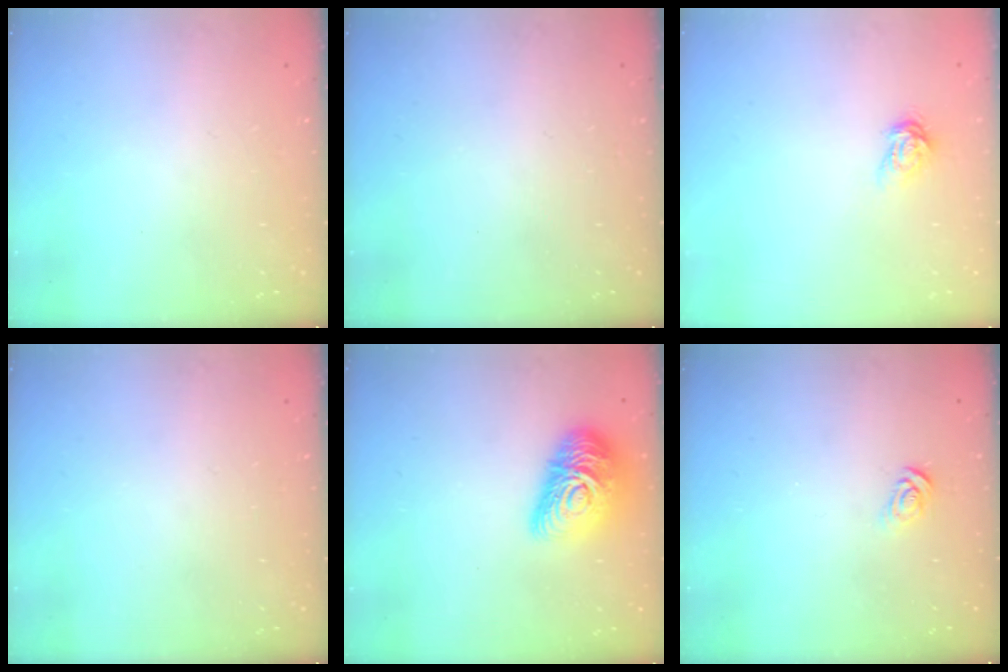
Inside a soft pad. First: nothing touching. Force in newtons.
{"total": 0.0}
{"total": 4.0, "press": 4.0, "slide": 0.5}
{"total": 0.0}
{"total": 16.1, "press": 16.0, "slide": 1.0}
{"total": 3.7, "press": 3.7, "slide": 0.4}